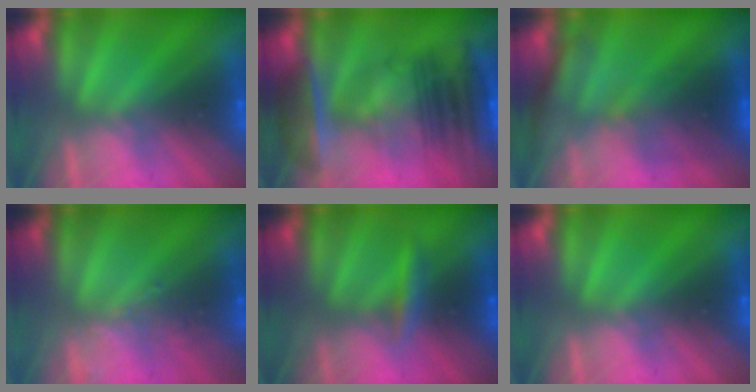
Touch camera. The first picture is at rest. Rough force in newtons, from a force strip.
{"total": 7.3}
{"total": 2.7}
{"total": 1.9}
{"total": 2.4}
{"total": 0.0}